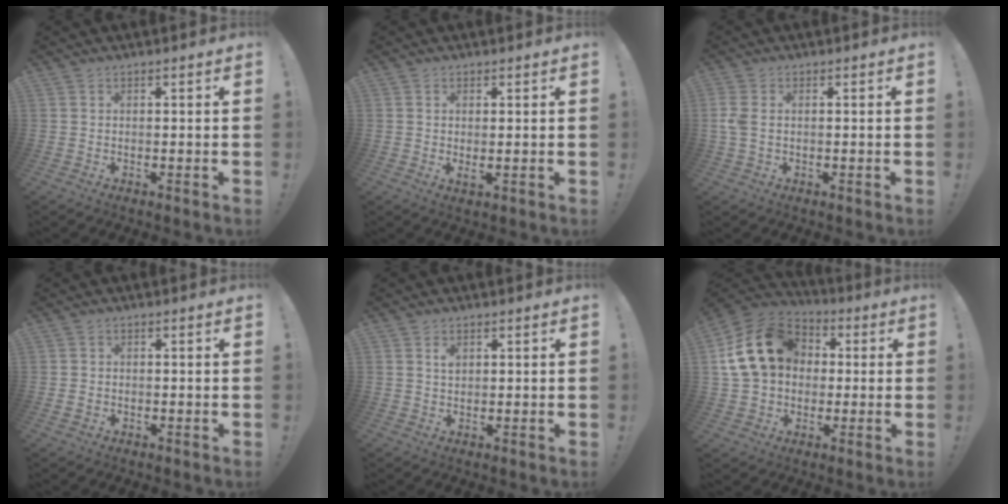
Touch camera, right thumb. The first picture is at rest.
{"total": 1.8, "force": [0.6, 0.3, 1.7], "torque": [-0.020, -0.007, 0.009]}
{"total": 3.2, "force": [0.5, 2.0, 2.5], "torque": [-0.062, 0.007, 0.010]}
{"total": 1.4, "force": [-0.2, 1.2, 0.7], "torque": [-0.015, 0.004, -0.004]}
{"total": 1.8, "force": [0.8, 1.2, 1.0], "torque": [-0.008, -0.004, 0.013]}
{"total": 18.5, "force": [4.0, 14.5, 10.8], "torque": [-0.192, 0.005, 0.082]}